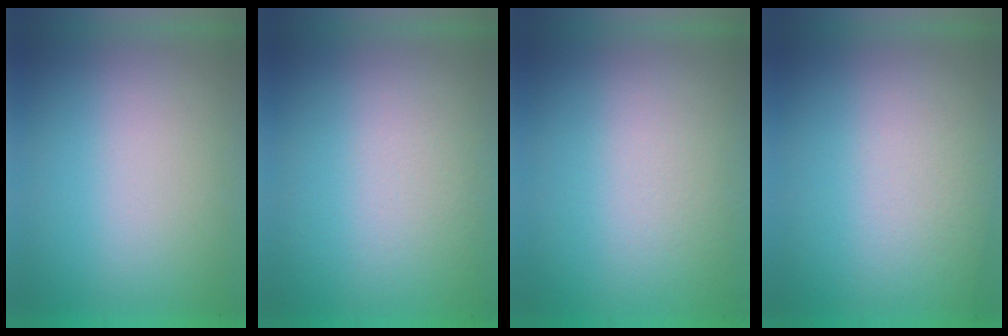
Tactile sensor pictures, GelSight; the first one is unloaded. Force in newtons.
{"total": 2.7}
{"total": 3.4}
{"total": 2.1}